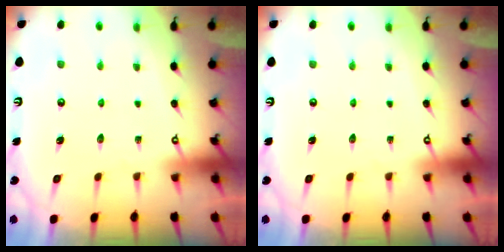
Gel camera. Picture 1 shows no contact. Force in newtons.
{"total": 0.0}